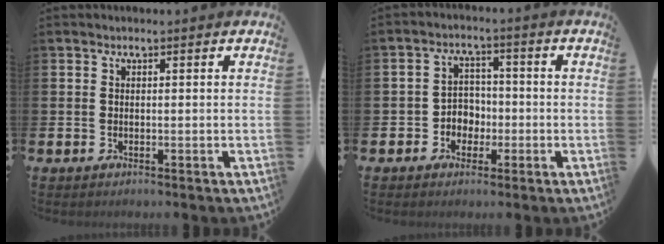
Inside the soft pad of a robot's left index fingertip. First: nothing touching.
{"total": 3.4, "force": [-1.2, 3.1, 0.9], "torque": [-0.023, 0.003, -0.032]}